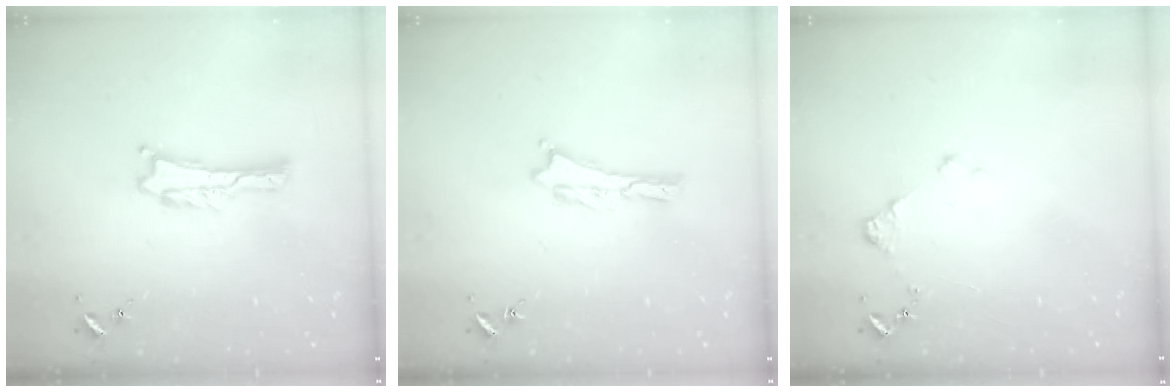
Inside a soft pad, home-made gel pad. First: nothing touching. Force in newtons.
{"total": 0.0}
{"total": 1.2, "press": 1.2, "slide": 0.2}